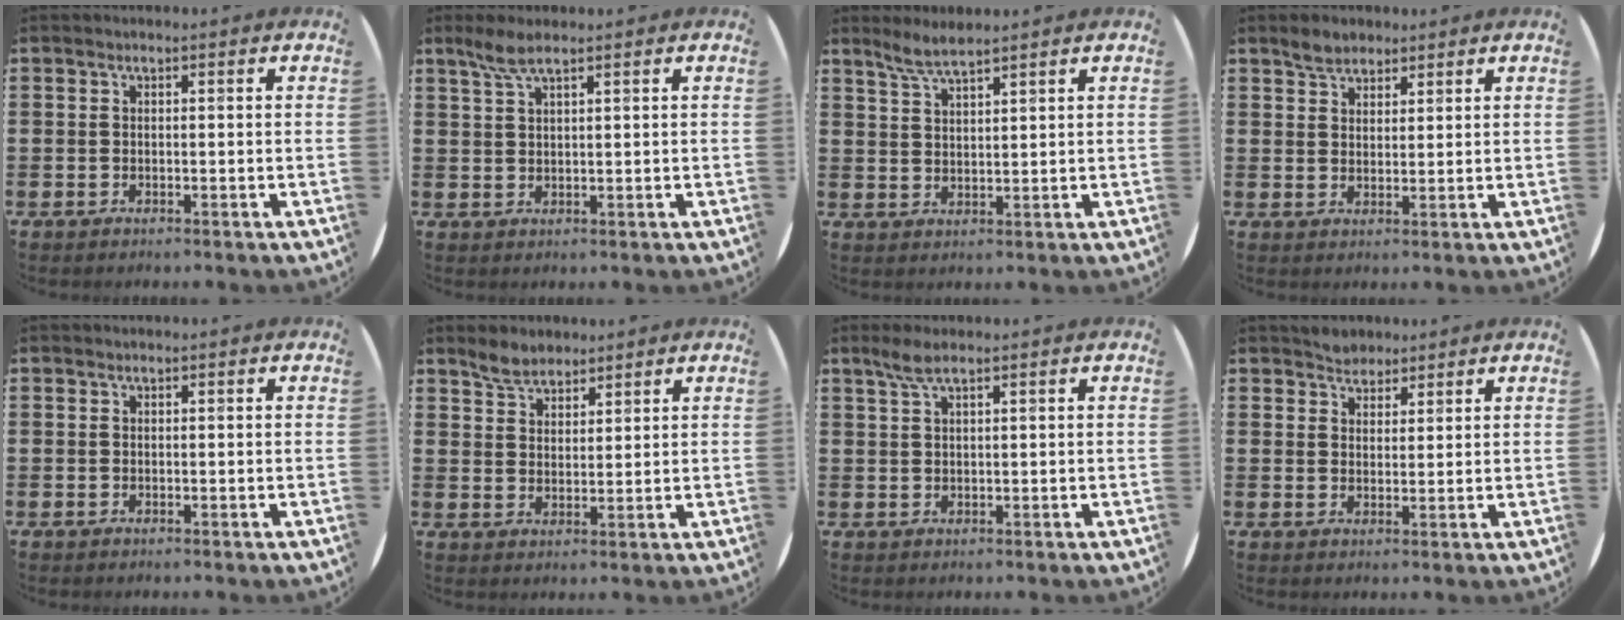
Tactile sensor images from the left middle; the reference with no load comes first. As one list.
[{"total": 3.1, "force": [2.3, 0.5, 2.0], "torque": [-0.044, 0.004, 0.040]}, {"total": 3.4, "force": [3.2, 0.2, 1.3], "torque": [-0.033, -0.002, 0.058]}, {"total": 2.9, "force": [2.5, 1.5, 0.3], "torque": [-0.004, 0.005, 0.047]}, {"total": 0.0}, {"total": 3.8, "force": [3.4, 1.6, 0.4], "torque": [-0.017, 0.002, 0.066]}, {"total": 2.6, "force": [1.8, 0.4, 1.8], "torque": [-0.038, 0.004, 0.032]}, {"total": 2.8, "force": [2.6, 1.1, -0.2], "torque": [0.006, -0.003, 0.049]}]